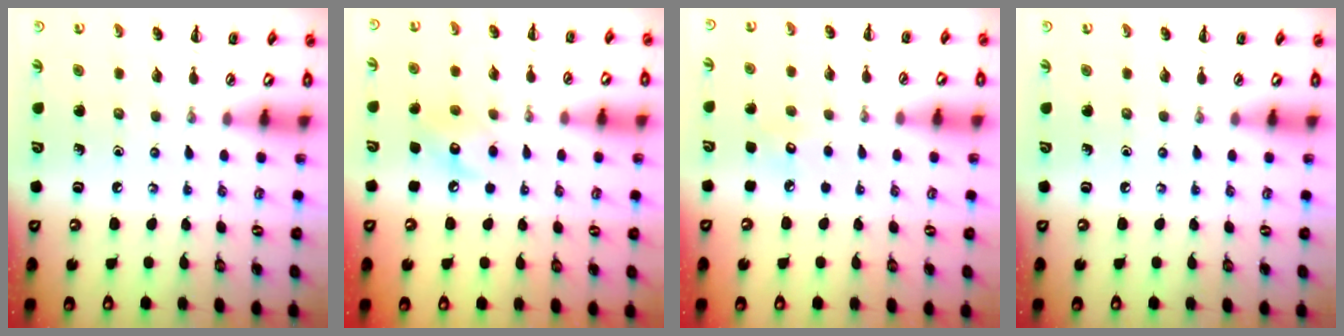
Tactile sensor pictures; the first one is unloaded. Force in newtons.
{"total": 8.0, "press": 8.0, "slide": 0.7}
{"total": 3.8, "press": 3.7, "slide": 0.9}
{"total": 0.0}